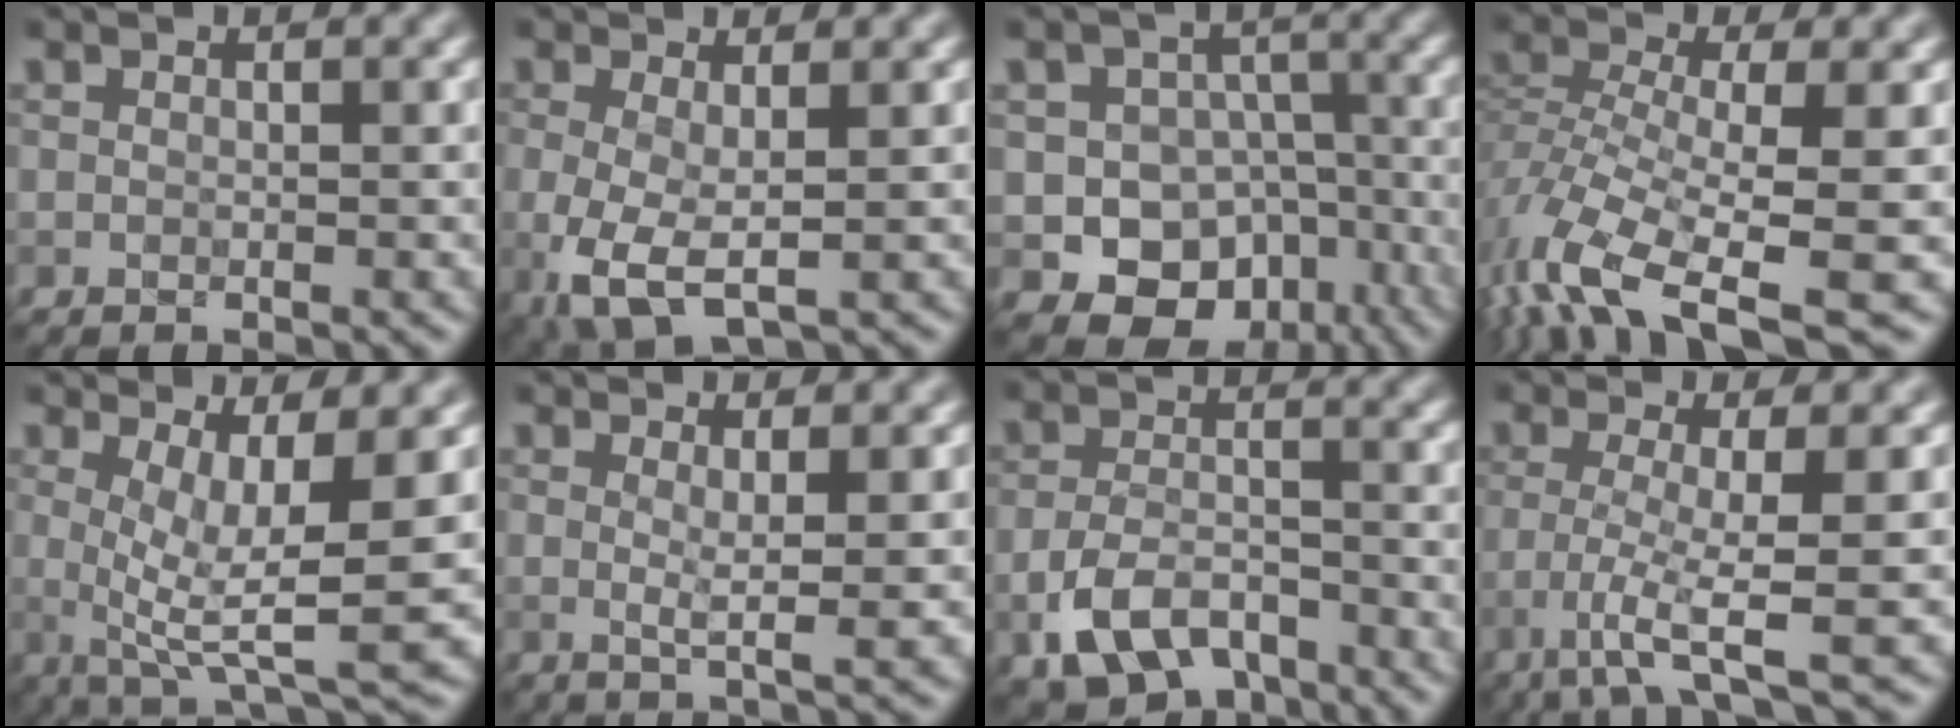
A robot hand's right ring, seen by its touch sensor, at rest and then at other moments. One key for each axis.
{"total": 4.6, "fx": -0.8, "fy": 2.0, "fz": 4.1, "tx": -0.107, "ty": -0.016, "tz": -0.013}
{"total": 11.5, "fx": -4.7, "fy": 9.6, "fz": 4.1, "tx": -0.047, "ty": 0.000, "tz": -0.081}
{"total": 9.9, "fx": -5.3, "fy": 3.7, "fz": 7.5, "tx": -0.159, "ty": -0.011, "tz": -0.104}
{"total": 7.3, "fx": 0.6, "fy": 1.9, "fz": 7.1, "tx": -0.115, "ty": -0.006, "tz": 0.011}
{"total": 2.5, "fx": 0.9, "fy": 0.4, "fz": 2.4, "tx": -0.040, "ty": -0.009, "tz": 0.014}
{"total": 6.2, "fx": -3.7, "fy": 3.3, "fz": 3.6, "tx": -0.069, "ty": -0.001, "tz": -0.073}
{"total": 4.7, "fx": -1.8, "fy": 0.4, "fz": 4.3, "tx": -0.082, "ty": -0.007, "tz": -0.045}